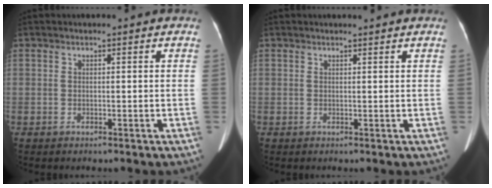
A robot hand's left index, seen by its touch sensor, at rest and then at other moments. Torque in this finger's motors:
{"motor_torque": [0.11, 0.16, -0.14, -0.01]}